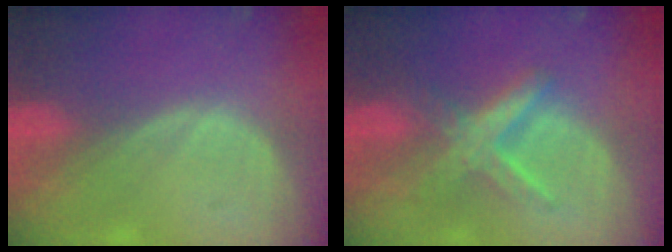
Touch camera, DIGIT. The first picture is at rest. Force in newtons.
{"total": 6.4, "press": 6.4, "slide": 0.3}